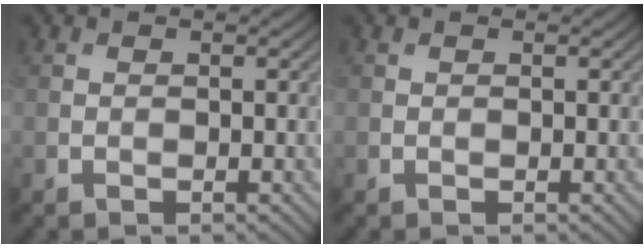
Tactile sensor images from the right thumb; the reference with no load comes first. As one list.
[{"total": 0.0}]